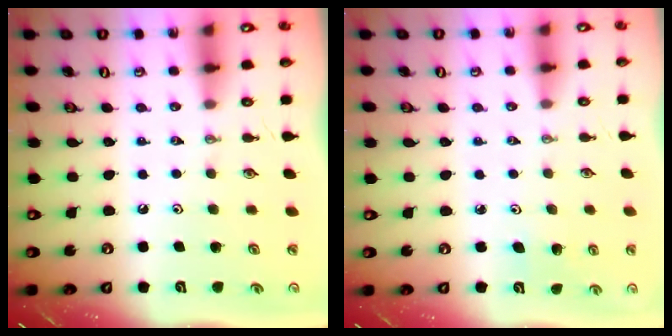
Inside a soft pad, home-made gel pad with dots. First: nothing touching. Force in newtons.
{"total": 3.6, "press": 3.4, "slide": 1.0}